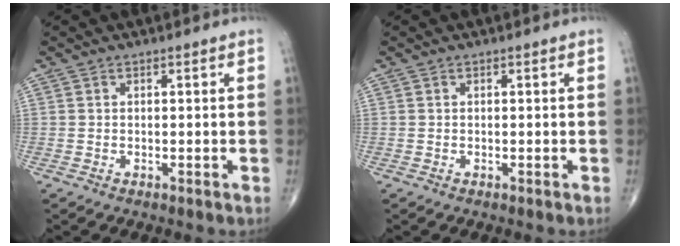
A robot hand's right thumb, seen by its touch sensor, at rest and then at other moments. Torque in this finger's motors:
{"motor_torque": [0.01, 0.02, -0.01, 0.00, 0.00]}